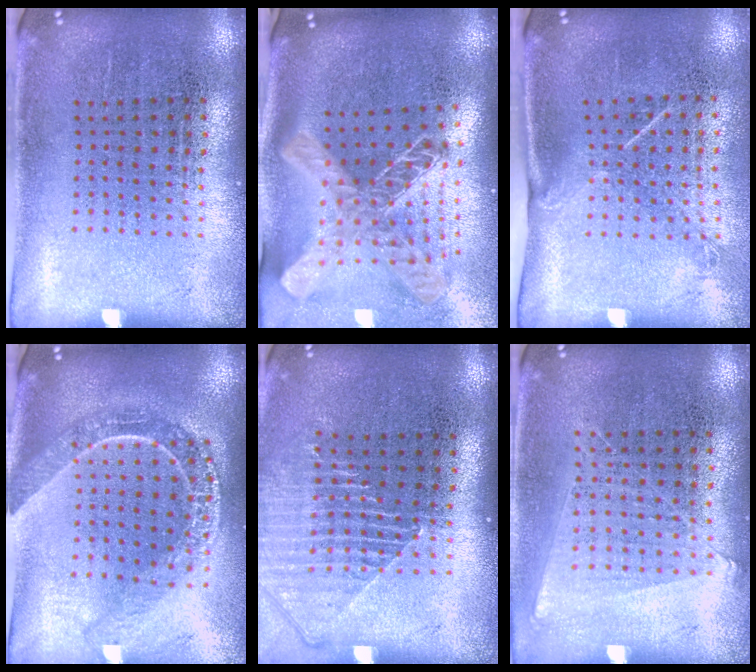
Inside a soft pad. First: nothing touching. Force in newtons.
{"total": 2.5, "press": 1.8, "slide": 1.8}
{"total": 1.5, "press": 1.0, "slide": 1.1}
{"total": 2.2, "press": 1.8, "slide": 1.2}
{"total": 1.5, "press": 1.3, "slide": 0.6}
{"total": 1.0, "press": 0.9, "slide": 0.4}